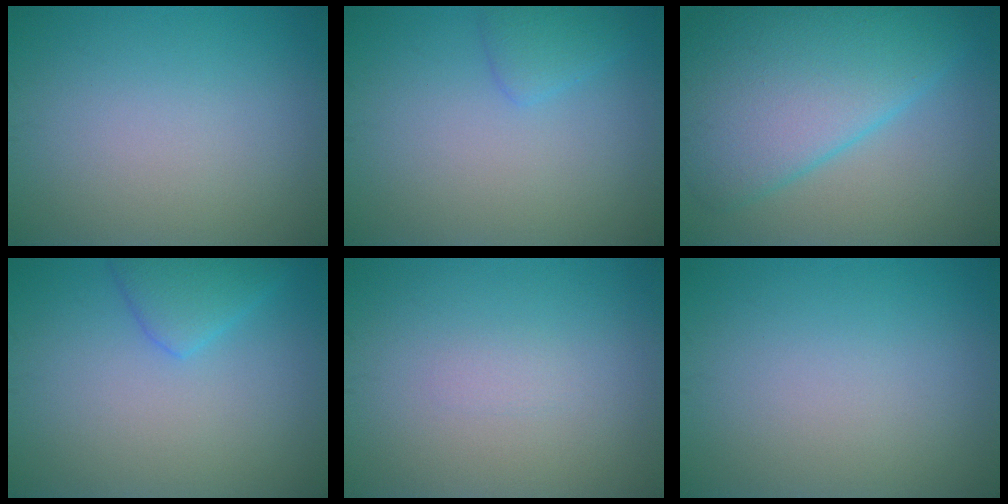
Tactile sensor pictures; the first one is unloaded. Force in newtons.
{"total": 1.6, "press": 1.6, "slide": 0.1}
{"total": 10.1, "press": 10.1, "slide": 0.5}
{"total": 2.8, "press": 2.8, "slide": 0.2}
{"total": 0.7, "press": 0.7, "slide": 0.1}
{"total": 0.0}